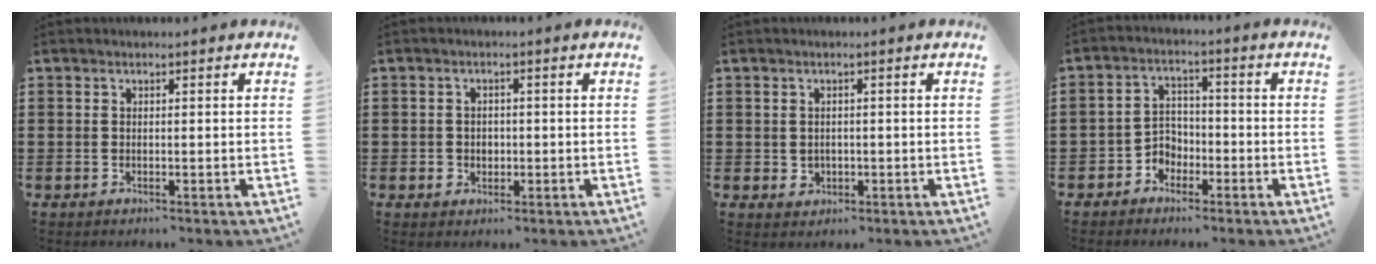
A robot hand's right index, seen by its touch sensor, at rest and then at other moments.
{"total": 1.8, "force": [-0.2, 1.7, 0.4], "torque": [-0.015, 0.005, -0.008]}
{"total": 1.5, "force": [0.1, 1.3, 0.6], "torque": [-0.015, 0.008, -0.001]}
{"total": 3.5, "force": [-2.3, 2.6, 0.7], "torque": [-0.024, 0.010, -0.050]}